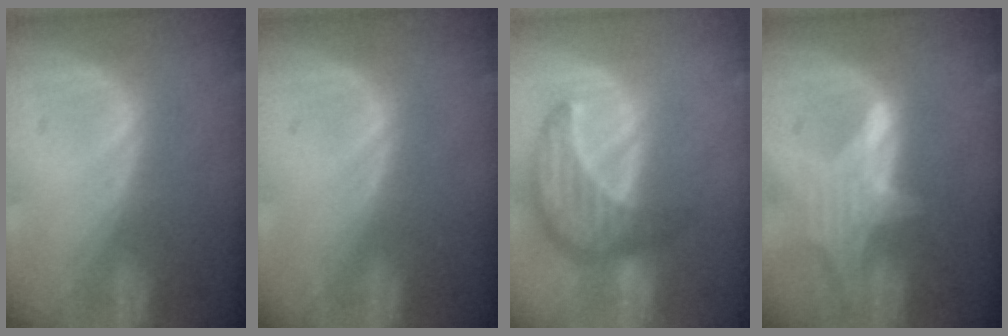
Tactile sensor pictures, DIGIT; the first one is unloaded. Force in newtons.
{"total": 0.0}
{"total": 8.6, "press": 7.7, "slide": 3.8}
{"total": 6.7, "press": 6.2, "slide": 2.3}